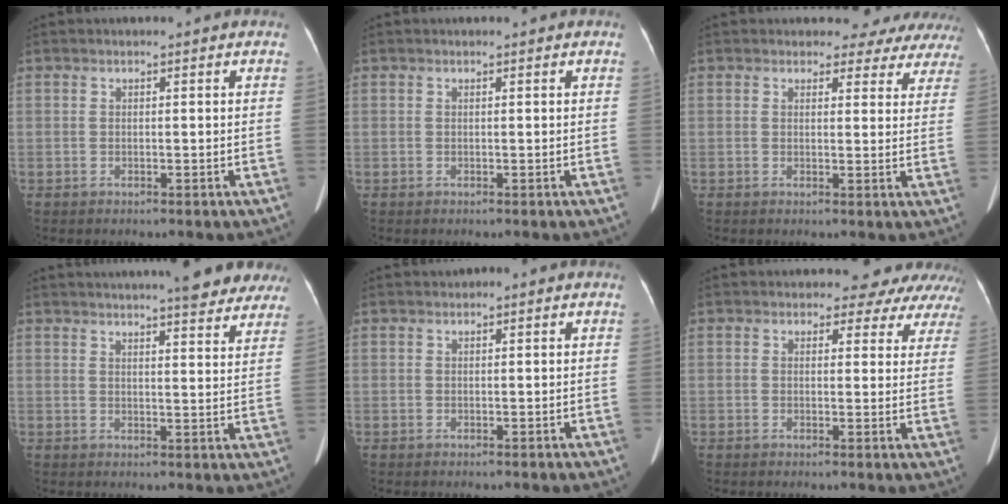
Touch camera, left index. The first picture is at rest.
{"total": 0.0}
{"total": 10.1, "force": [9.3, 3.8, 0.3], "torque": [0.037, -0.020, 0.068]}
{"total": 11.9, "force": [10.0, 1.9, 6.2], "torque": [-0.069, 0.004, 0.107]}
{"total": 0.6, "force": [-0.1, 0.4, 0.3], "torque": [-0.003, 0.007, -0.003]}
{"total": 8.5, "force": [7.7, 3.5, 0.7], "torque": [0.031, -0.011, 0.053]}